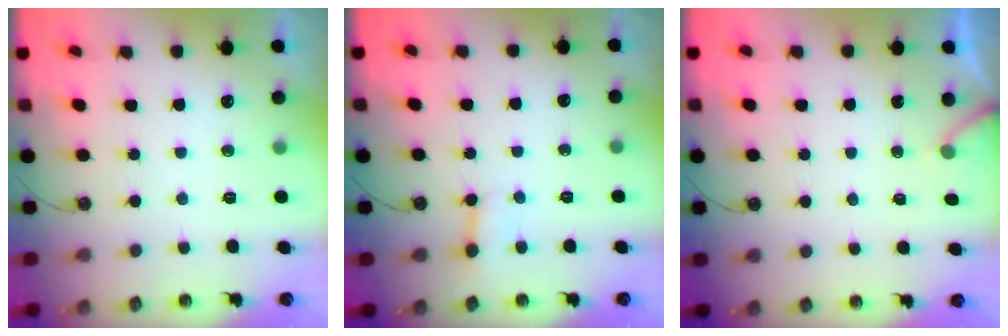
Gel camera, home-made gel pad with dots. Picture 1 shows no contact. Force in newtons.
{"total": 3.0, "press": 2.9, "slide": 0.3}
{"total": 3.0, "press": 3.0, "slide": 0.1}